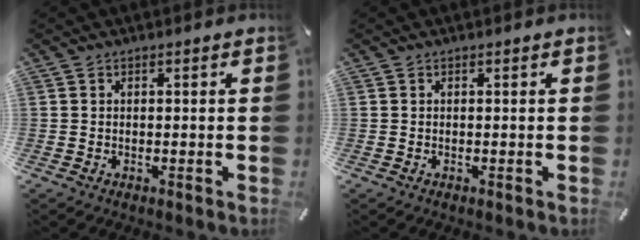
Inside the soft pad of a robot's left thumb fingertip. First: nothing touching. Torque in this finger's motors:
{"motor_torque": [0.00, 0.00, 0.00, 0.00, 0.00]}